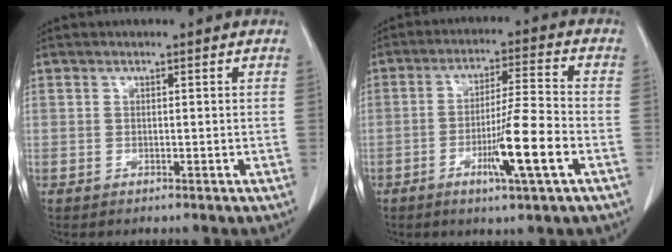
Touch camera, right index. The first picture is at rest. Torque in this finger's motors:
{"motor_torque": [1.43, -0.71, 0.74, 0.16]}